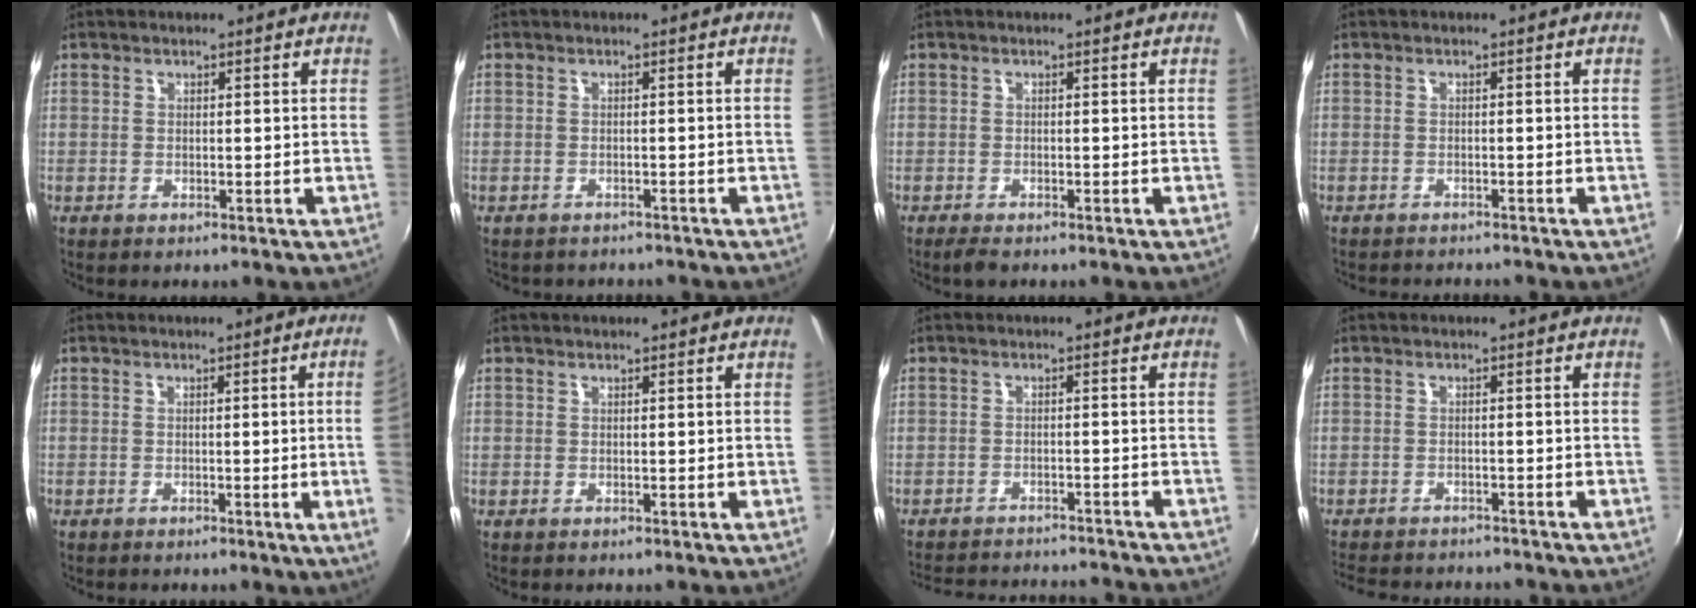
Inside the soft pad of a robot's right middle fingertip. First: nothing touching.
{"total": 3.7, "force": [-3.3, 1.1, 1.0], "torque": [-0.029, -0.019, -0.043]}
{"total": 2.1, "force": [-1.7, 0.4, 1.1], "torque": [-0.024, -0.007, -0.029]}
{"total": 4.3, "force": [-4.0, 0.5, 1.3], "torque": [-0.035, -0.018, -0.060]}
{"total": 6.1, "force": [-0.2, -1.8, 5.8], "torque": [-0.083, -0.015, 0.000]}
{"total": 0.0}
{"total": 16.0, "force": [-14.6, 2.8, 5.8], "torque": [-0.117, -0.013, -0.202]}
{"total": 12.4, "force": [-11.2, 2.9, 4.6], "torque": [-0.105, -0.026, -0.163]}